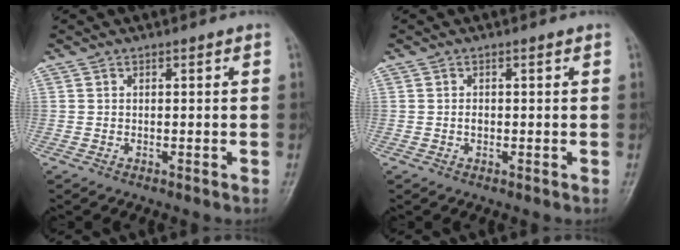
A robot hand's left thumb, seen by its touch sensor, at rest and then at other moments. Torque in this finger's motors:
{"motor_torque": [-0.25, 0.14, 0.28, 0.04, 0.00]}